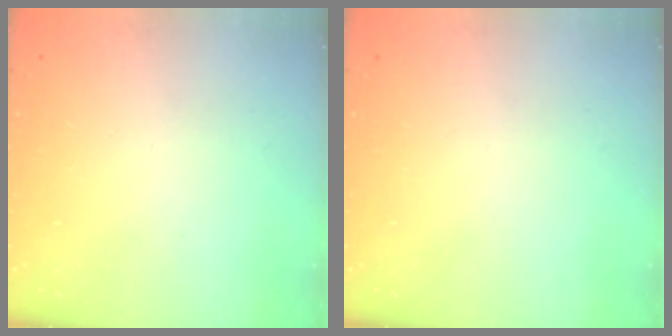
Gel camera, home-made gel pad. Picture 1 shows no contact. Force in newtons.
{"total": 0.0}